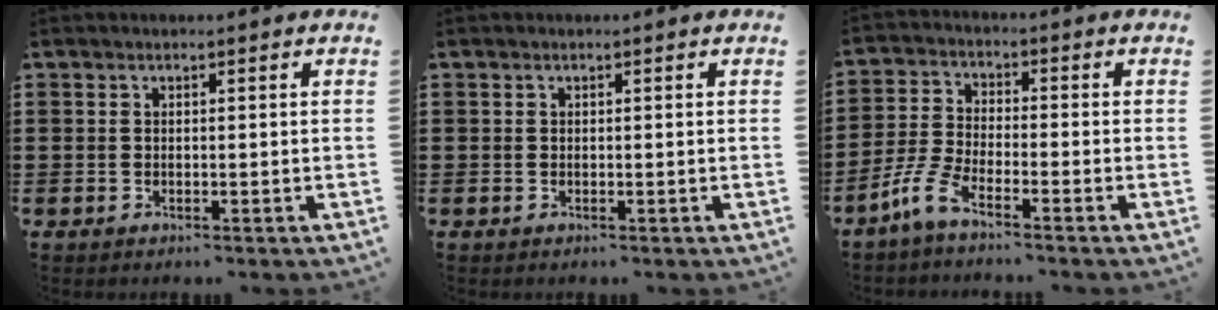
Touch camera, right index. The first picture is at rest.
{"total": 0.0}
{"total": 5.1, "force": [-3.9, 0.7, 3.2], "torque": [-0.104, -0.017, -0.084]}